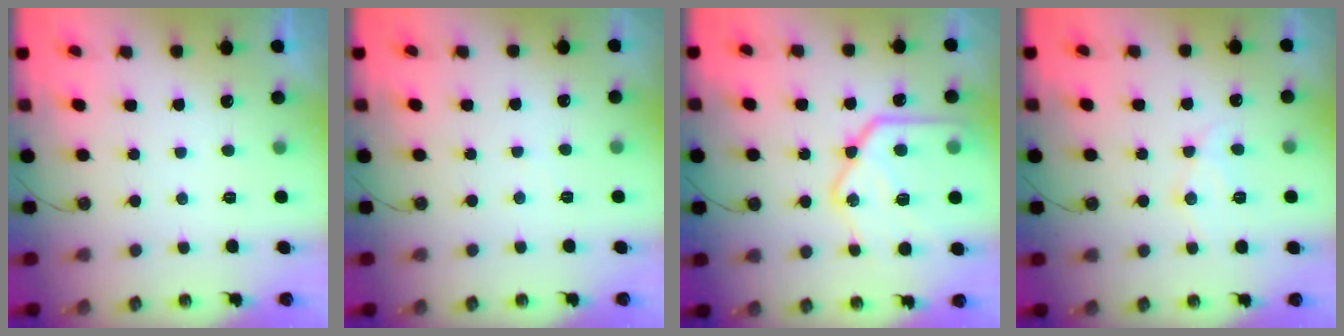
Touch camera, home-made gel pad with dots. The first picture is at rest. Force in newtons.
{"total": 1.9, "press": 1.9, "slide": 0.4}
{"total": 24.1, "press": 23.9, "slide": 2.6}
{"total": 11.1, "press": 11.0, "slide": 0.9}